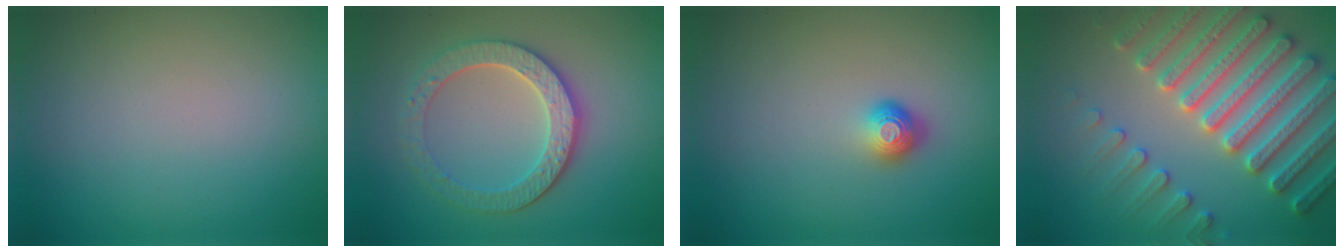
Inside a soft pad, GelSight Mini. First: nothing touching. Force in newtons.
{"total": 4.6, "press": 4.0, "slide": 2.2}
{"total": 1.7, "press": 1.3, "slide": 1.2}
{"total": 7.6, "press": 7.3, "slide": 1.9}